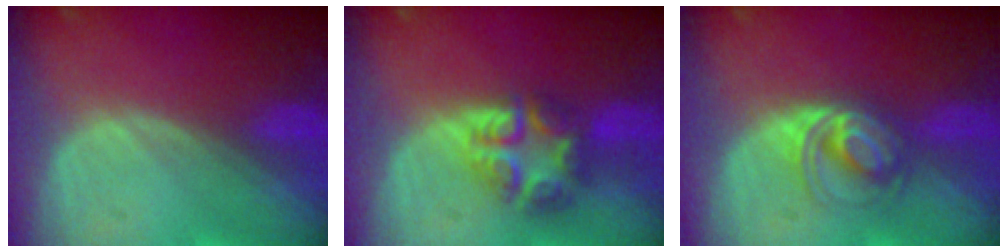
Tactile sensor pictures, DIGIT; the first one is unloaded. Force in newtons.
{"total": 7.6, "press": 6.7, "slide": 3.6}
{"total": 5.6, "press": 5.3, "slide": 1.7}